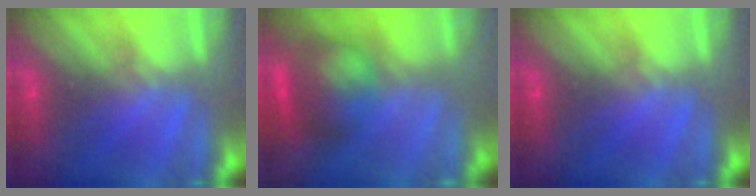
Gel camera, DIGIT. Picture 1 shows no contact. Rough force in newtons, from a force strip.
{"total": 8.6}
{"total": 0.0}